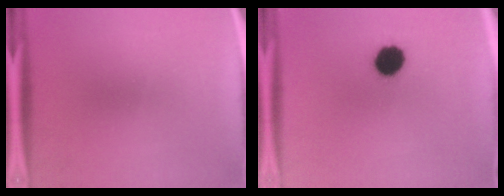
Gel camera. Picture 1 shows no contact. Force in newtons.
{"total": 8.9}